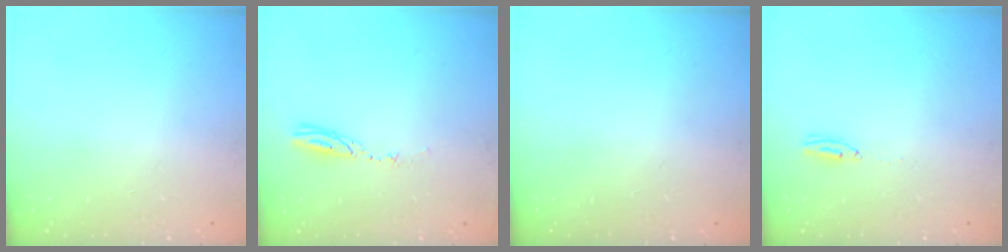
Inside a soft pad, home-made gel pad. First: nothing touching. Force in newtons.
{"total": 3.5, "press": 3.5, "slide": 0.3}
{"total": 0.0}
{"total": 3.4, "press": 3.0, "slide": 1.7}